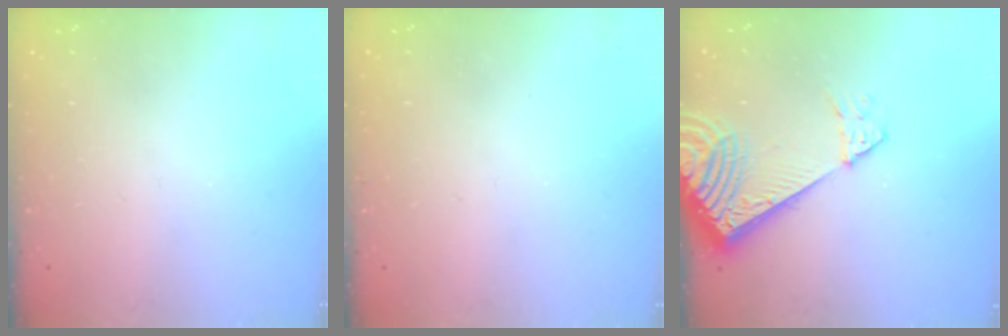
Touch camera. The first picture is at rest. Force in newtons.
{"total": 3.7, "press": 3.7, "slide": 0.6}
{"total": 9.2, "press": 9.2, "slide": 1.2}